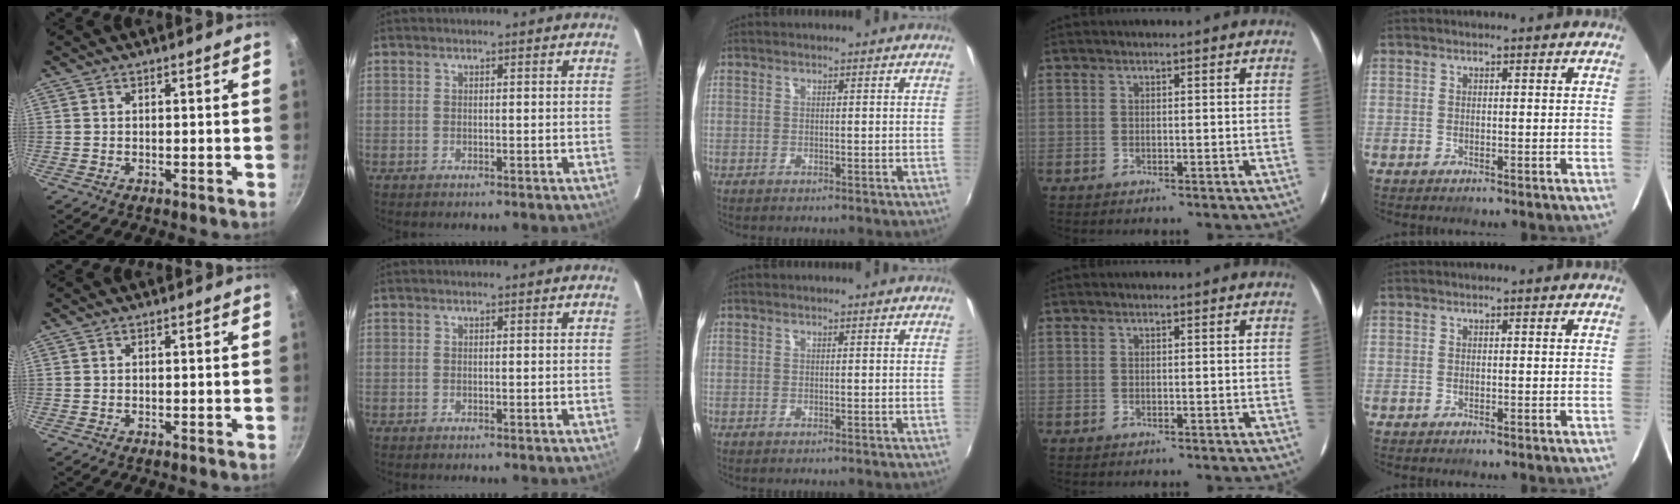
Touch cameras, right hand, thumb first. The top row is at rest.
{}